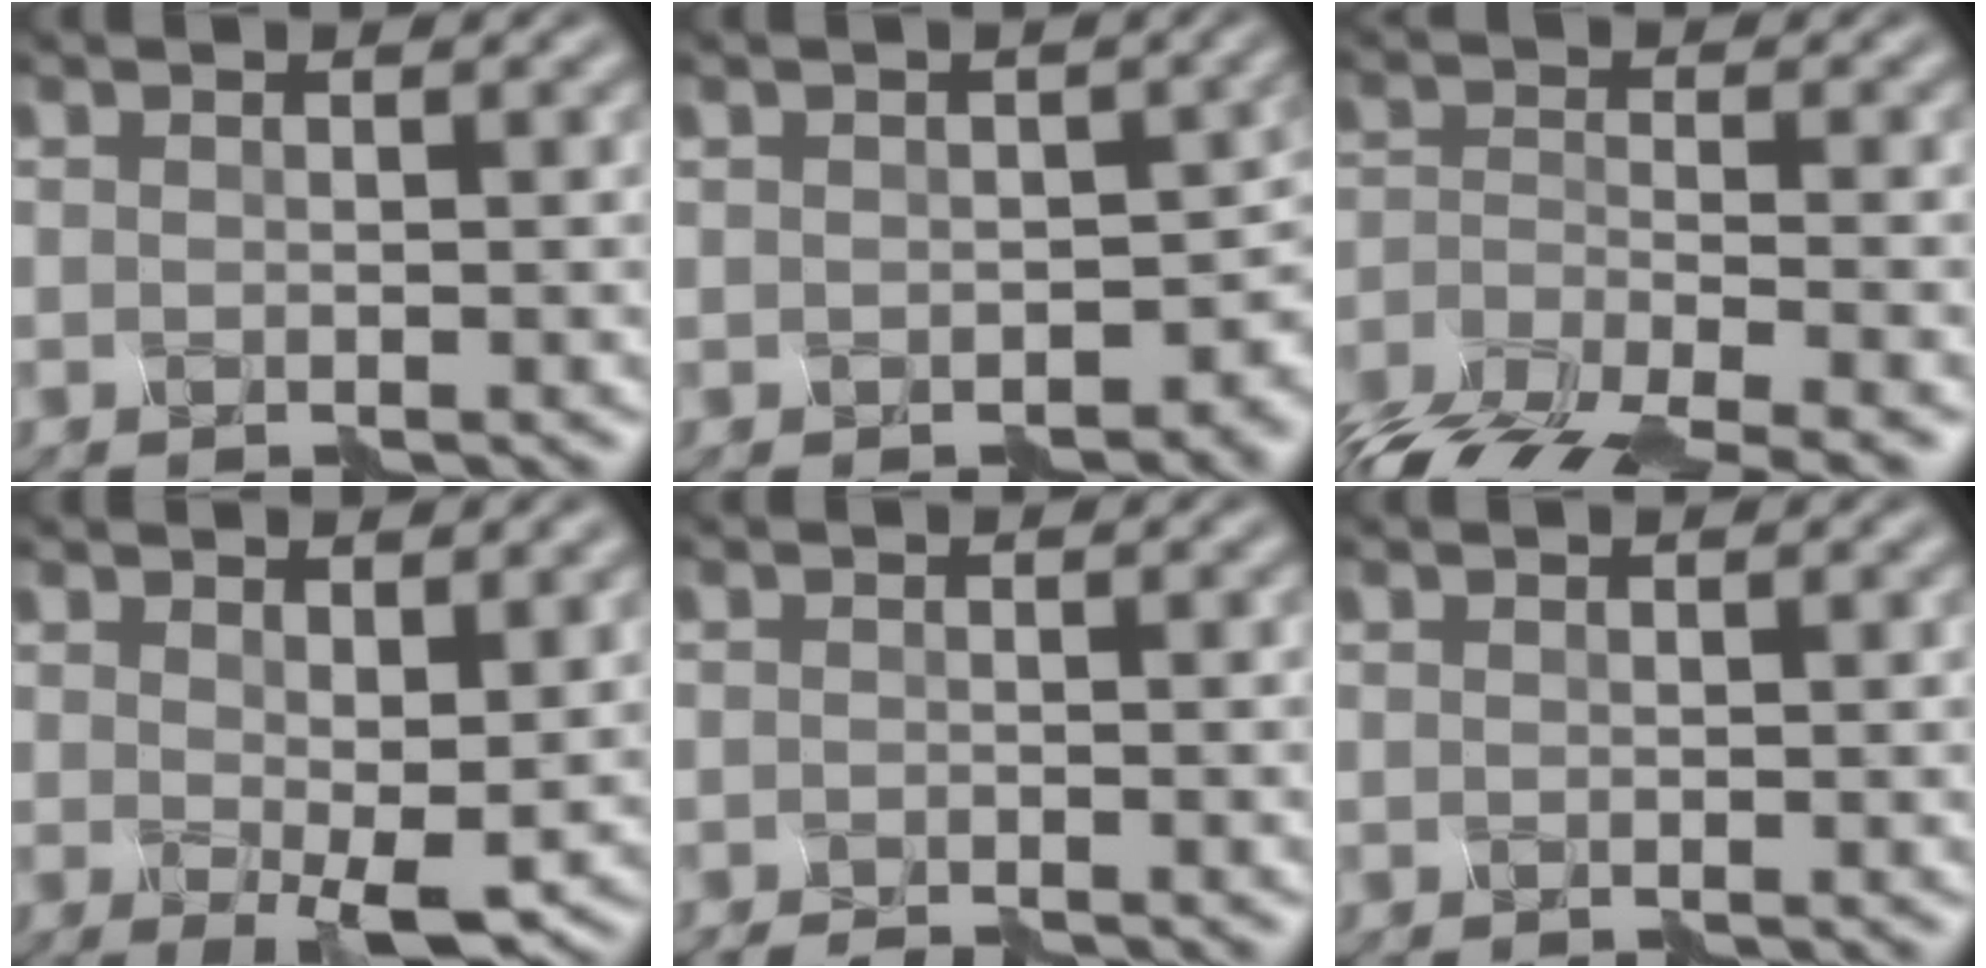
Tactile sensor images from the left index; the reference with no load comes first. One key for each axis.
{"total": 4.2, "fx": -1.7, "fy": 3.1, "fz": 2.1, "tx": -0.019, "ty": -0.019, "tz": -0.024}
{"total": 8.5, "fx": -7.1, "fy": 2.1, "fz": 4.1, "tx": -0.094, "ty": -0.014, "tz": -0.135}
{"total": 3.5, "fx": 0.4, "fy": 1.3, "fz": 3.2, "tx": -0.062, "ty": -0.007, "tz": 0.009}
{"total": 1.9, "fx": -1.8, "fy": -0.1, "fz": 0.6, "tx": -0.009, "ty": -0.002, "tz": -0.031}
{"total": 0.0}